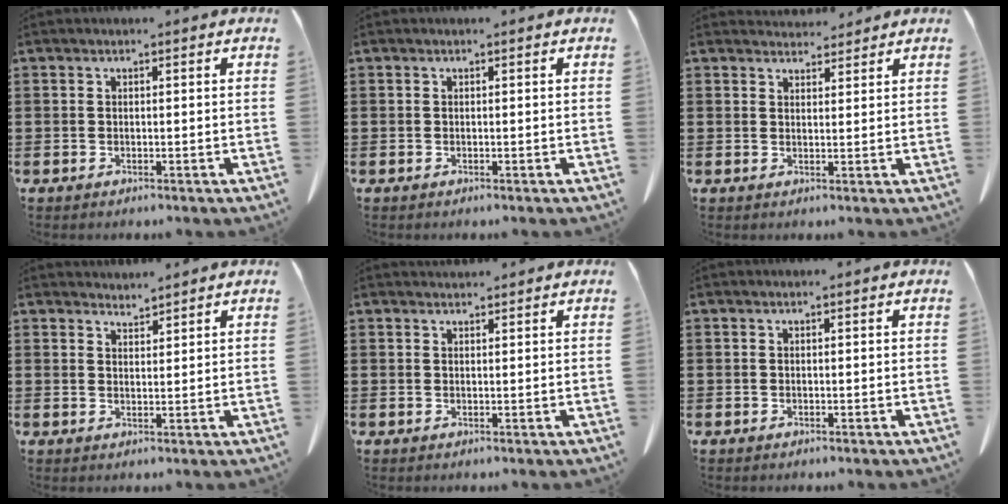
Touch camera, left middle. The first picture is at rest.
{"total": 0.0}
{"total": 3.0, "force": [2.9, 0.6, 0.1], "torque": [-0.002, -0.011, 0.053]}
{"total": 2.1, "force": [2.1, 0.0, -0.3], "torque": [0.001, -0.003, 0.040]}
{"total": 1.1, "force": [1.1, 0.2, 0.1], "torque": [-0.003, 0.000, 0.021]}
{"total": 0.0}